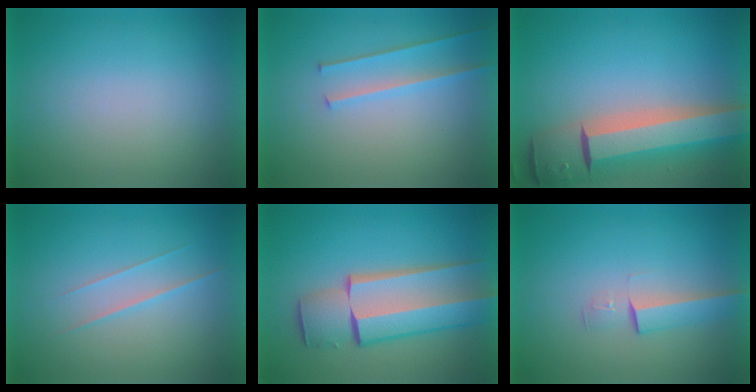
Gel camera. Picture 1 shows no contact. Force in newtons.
{"total": 2.2}
{"total": 12.3}
{"total": 1.6}
{"total": 8.4}
{"total": 2.6}